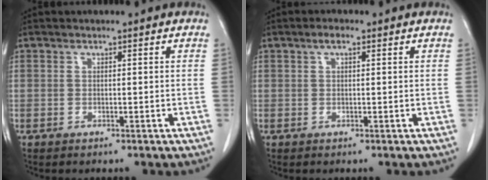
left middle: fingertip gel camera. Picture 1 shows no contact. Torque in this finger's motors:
{"motor_torque": [0.10, -0.08, 0.00, 0.01]}